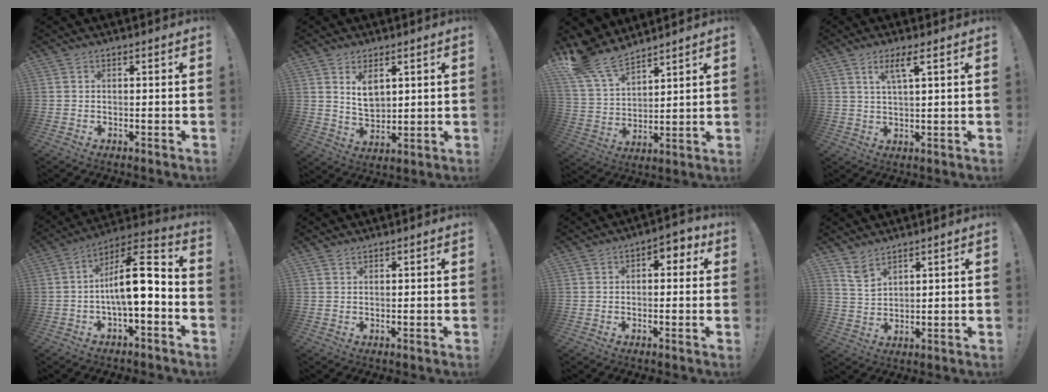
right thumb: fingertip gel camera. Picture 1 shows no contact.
{"total": 7.0, "force": [3.5, 4.4, 4.3], "torque": [-0.058, -0.020, 0.063]}
{"total": 15.7, "force": [12.6, 7.2, 6.0], "torque": [-0.129, -0.082, 0.243]}
{"total": 5.4, "force": [2.9, 0.6, 4.5], "torque": [-0.078, -0.006, 0.044]}
{"total": 14.3, "force": [-1.4, 4.8, 13.4], "torque": [-0.209, 0.007, -0.024]}
{"total": 1.2, "force": [1.1, 0.4, 0.3], "torque": [-0.003, -0.005, 0.020]}
{"total": 3.5, "force": [0.2, 2.6, 2.4], "torque": [-0.024, 0.001, -0.003]}
{"total": 5.2, "force": [4.4, 1.8, 2.1], "torque": [-0.032, -0.027, 0.082]}